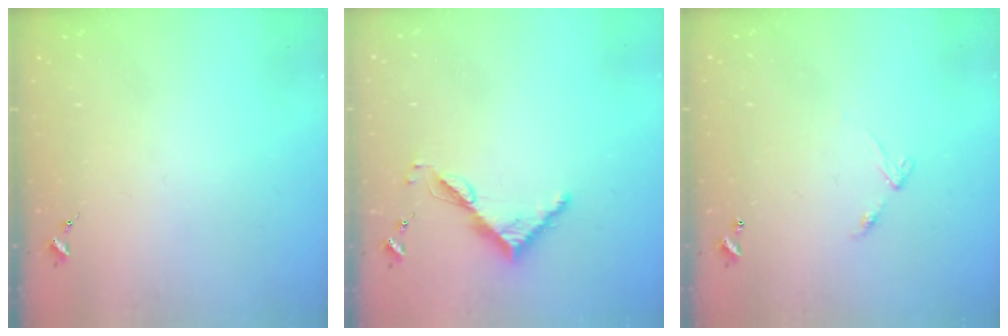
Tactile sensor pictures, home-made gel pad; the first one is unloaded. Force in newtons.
{"total": 6.4, "press": 6.3, "slide": 0.6}
{"total": 6.3, "press": 6.2, "slide": 0.7}